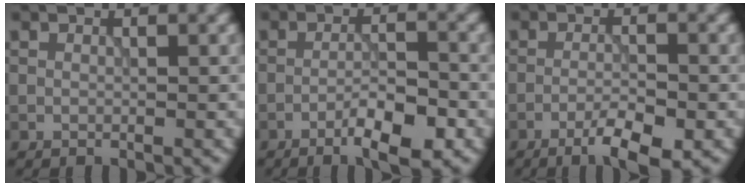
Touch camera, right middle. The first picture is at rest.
{"total": 5.0, "force": [-3.0, 1.0, 3.9], "torque": [-0.065, 0.006, -0.048]}
{"total": 4.2, "force": [-2.6, 0.7, 3.2], "torque": [-0.060, -0.001, -0.045]}